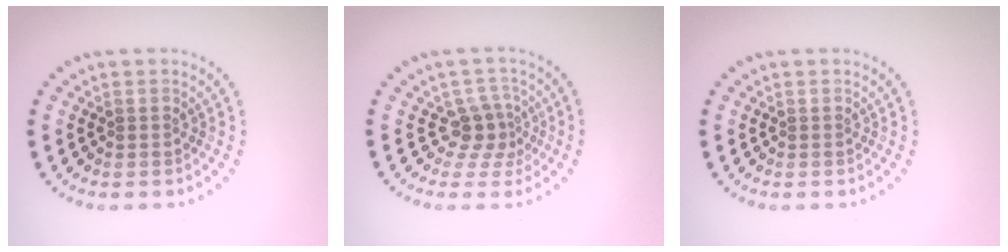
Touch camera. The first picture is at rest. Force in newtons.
{"total": 2.5, "press": 1.7, "slide": 1.8}
{"total": 0.0}